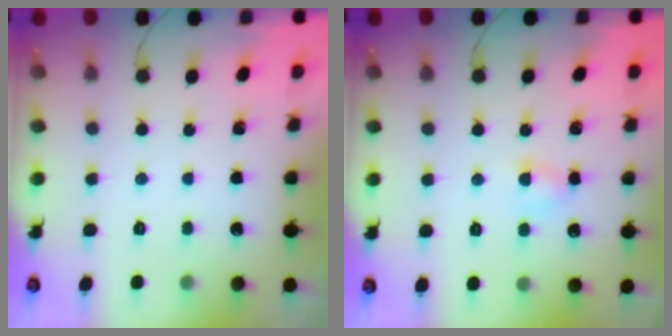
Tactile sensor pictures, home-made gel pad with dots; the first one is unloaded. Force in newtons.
{"total": 3.9, "press": 3.8, "slide": 0.9}